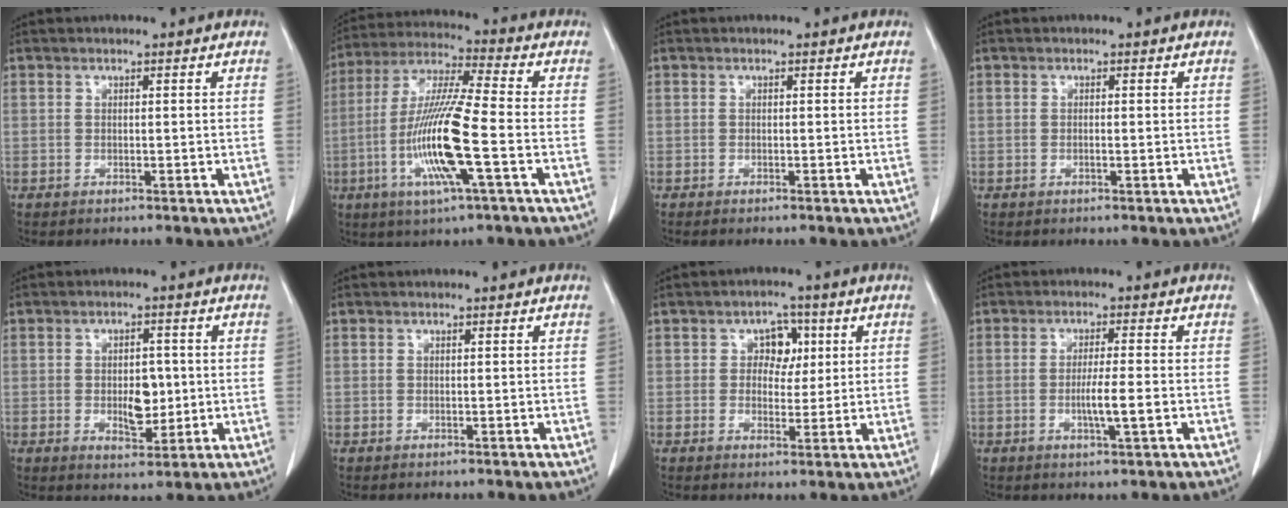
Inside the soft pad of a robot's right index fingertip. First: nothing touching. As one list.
[{"total": 15.8, "force": [-3.8, 0.8, 15.3], "torque": [-0.317, -0.012, -0.077]}, {"total": 0.8, "force": [-0.7, 0.0, 0.4], "torque": [-0.008, -0.002, -0.007]}, {"total": 0.6, "force": [-0.1, 0.1, 0.6], "torque": [-0.012, -0.001, 0.000]}, {"total": 5.4, "force": [-0.3, 2.8, 4.6], "torque": [-0.069, -0.001, 0.003]}, {"total": 0.0}, {"total": 4.5, "force": [1.2, 3.3, 2.8], "torque": [-0.032, 0.009, 0.018]}, {"total": 4.6, "force": [-1.0, -0.1, 4.5], "torque": [-0.080, -0.007, -0.018]}]